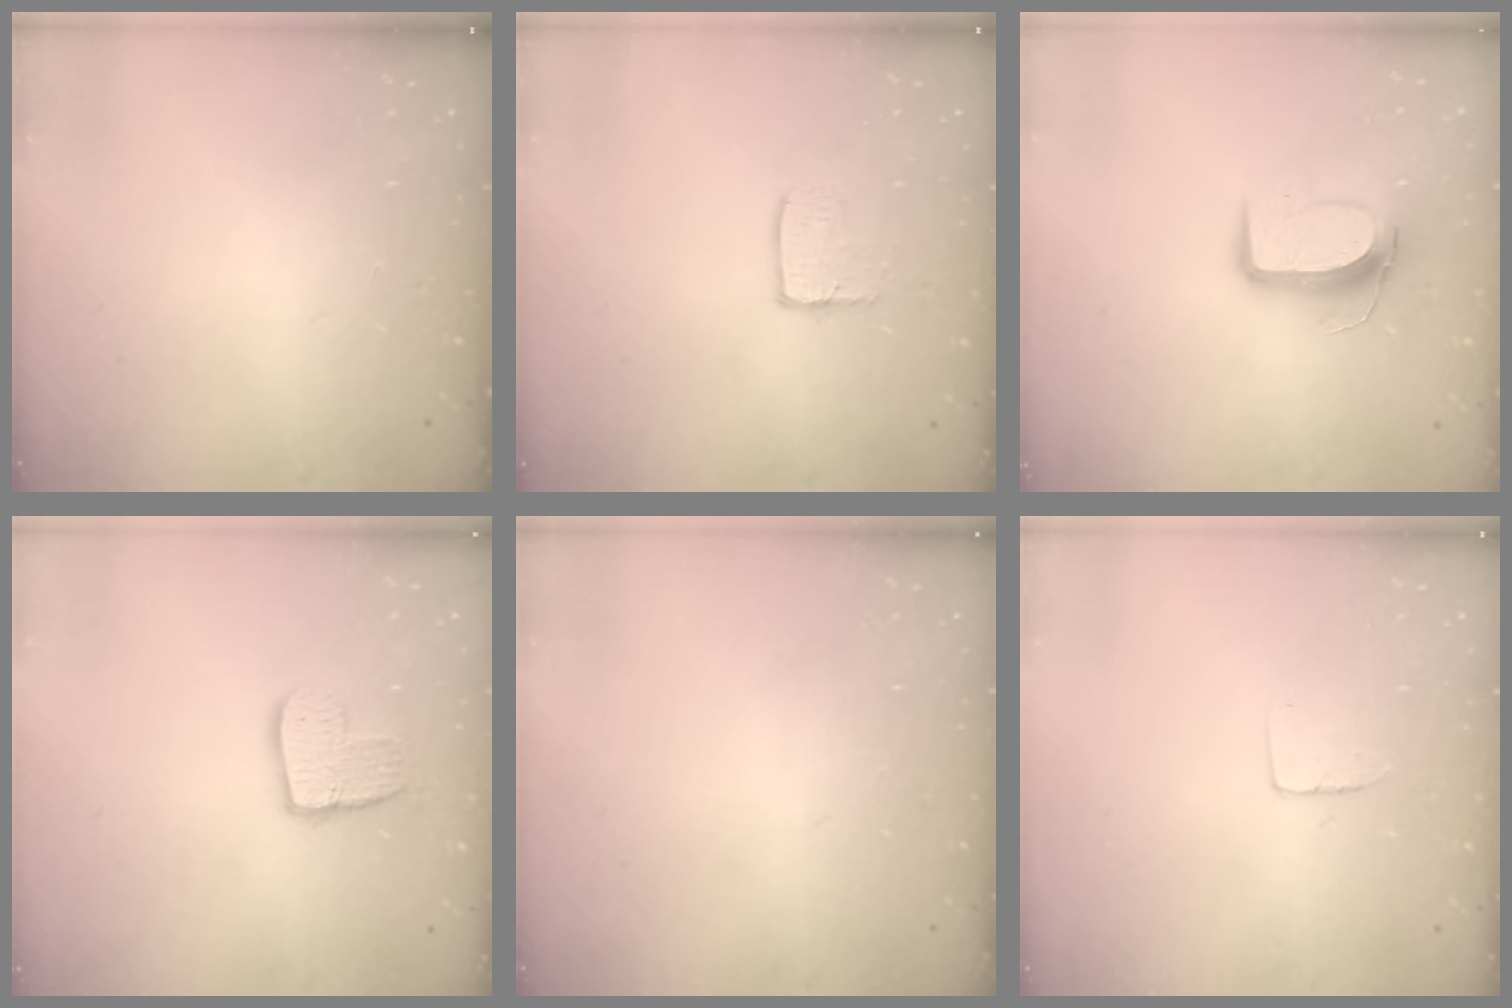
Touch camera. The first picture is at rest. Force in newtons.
{"total": 3.4, "press": 3.4, "slide": 0.3}
{"total": 10.2, "press": 10.2, "slide": 0.8}
{"total": 10.5, "press": 10.5, "slide": 0.8}
{"total": 0.0}
{"total": 3.8, "press": 3.8, "slide": 0.2}